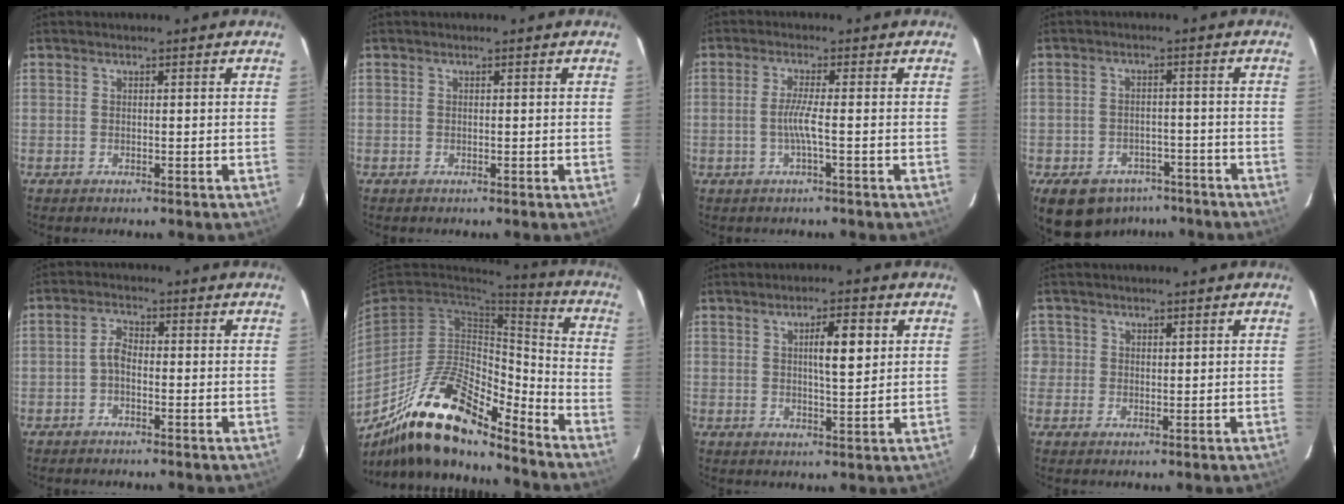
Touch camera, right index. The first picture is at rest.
{"total": 0.0}
{"total": 3.2, "force": [-1.0, -0.7, 3.0], "torque": [-0.063, -0.004, -0.018]}
{"total": 13.5, "force": [-9.0, 8.5, 5.4], "torque": [-0.133, 0.007, -0.113]}
{"total": 2.5, "force": [-1.0, 1.4, 1.8], "torque": [-0.038, 0.010, -0.022]}
{"total": 20.4, "force": [-14.7, 6.3, 12.6], "torque": [-0.236, -0.009, -0.264]}
{"total": 6.2, "force": [2.0, 1.4, 5.7], "torque": [-0.093, 0.005, 0.033]}
{"total": 2.3, "force": [0.5, 2.2, 0.0], "torque": [0.011, 0.014, 0.007]}